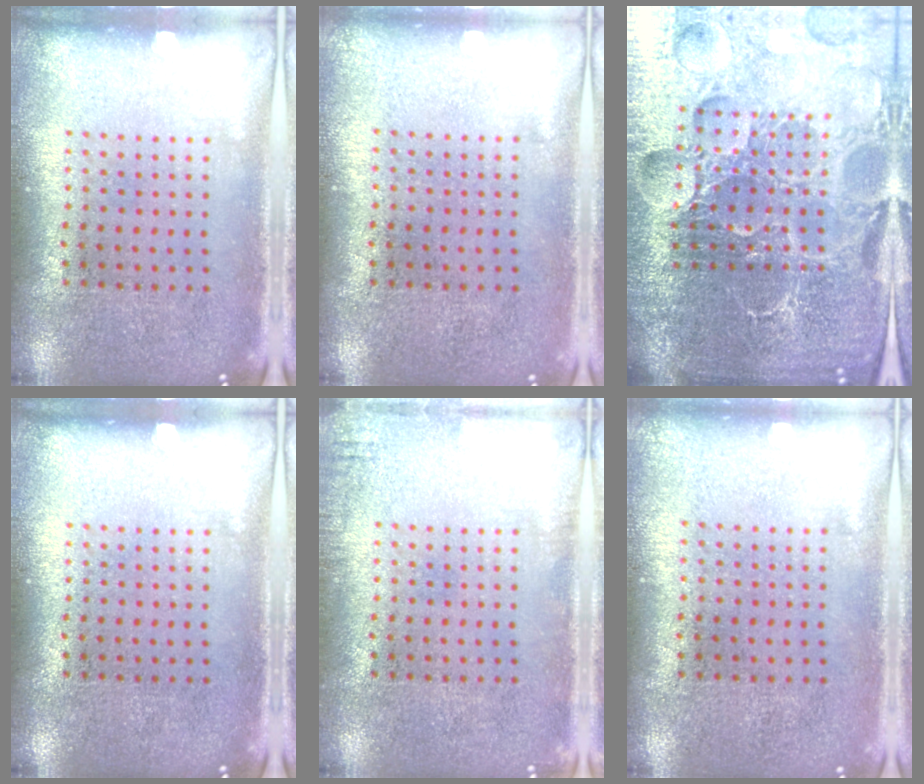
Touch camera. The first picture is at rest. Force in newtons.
{"total": 0.0}
{"total": 6.3, "press": 5.8, "slide": 2.5}
{"total": 0.0}
{"total": 1.3, "press": 1.3, "slide": 0.1}
{"total": 0.0}